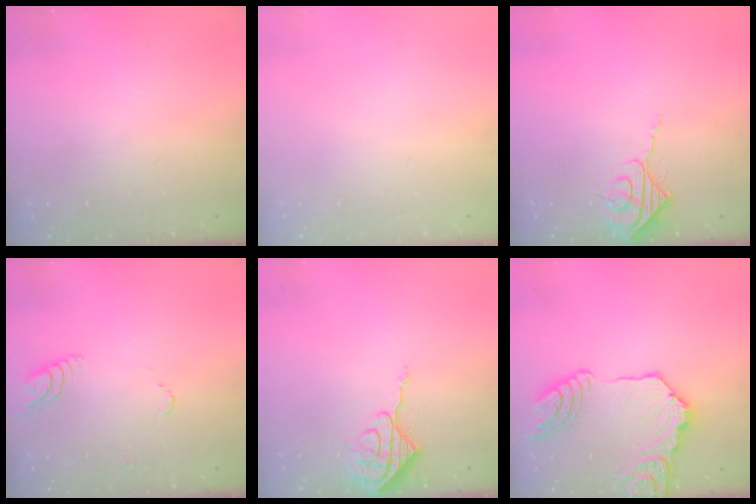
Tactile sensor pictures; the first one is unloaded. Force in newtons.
{"total": 0.0}
{"total": 7.8, "press": 7.8, "slide": 0.8}
{"total": 7.2, "press": 7.2, "slide": 0.6}
{"total": 8.2, "press": 8.2, "slide": 0.7}
{"total": 18.3, "press": 18.2, "slide": 2.1}